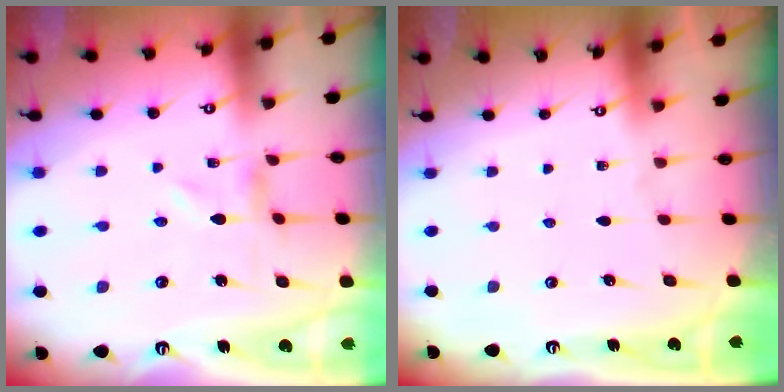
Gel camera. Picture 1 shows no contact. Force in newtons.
{"total": 0.0}